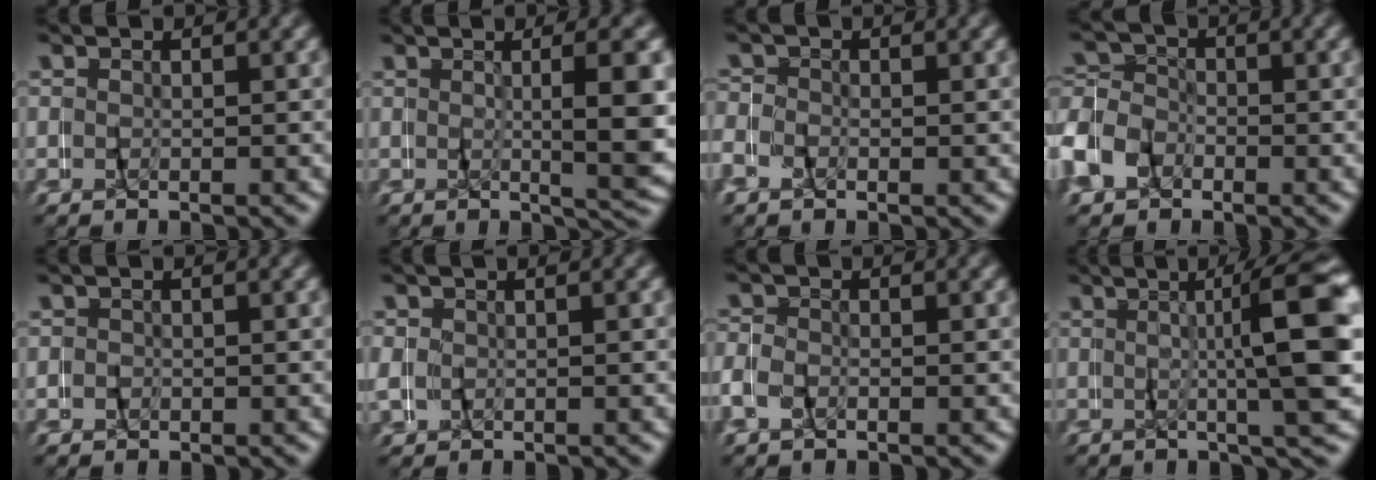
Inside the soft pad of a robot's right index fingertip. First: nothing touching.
{"total": 4.7, "force": [-0.2, -0.2, 4.7], "torque": [-0.052, 0.007, 0.001]}
{"total": 1.0, "force": [-0.1, 1.0, 0.2], "torque": [-0.012, 0.004, -0.007]}
{"total": 5.1, "force": [-0.7, 4.9, 1.2], "torque": [-0.044, -0.002, -0.021]}
{"total": 1.3, "force": [0.3, 1.2, 0.3], "torque": [-0.014, 0.002, 0.003]}
{"total": 0.8, "force": [0.4, 0.7, 0.2], "torque": [-0.016, 0.006, 0.008]}
{"total": 1.3, "force": [-0.5, 1.1, 0.1], "torque": [-0.019, 0.004, -0.012]}
{"total": 8.1, "force": [0.1, 0.0, 8.1], "torque": [-0.088, 0.026, 0.004]}